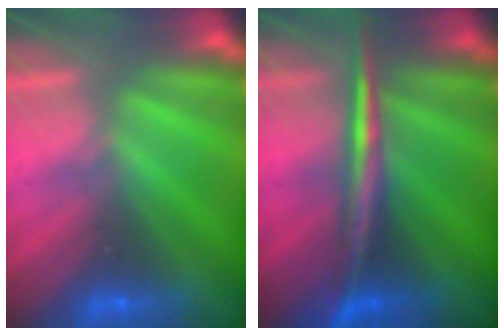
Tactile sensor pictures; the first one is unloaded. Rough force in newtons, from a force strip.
{"total": 2.9}